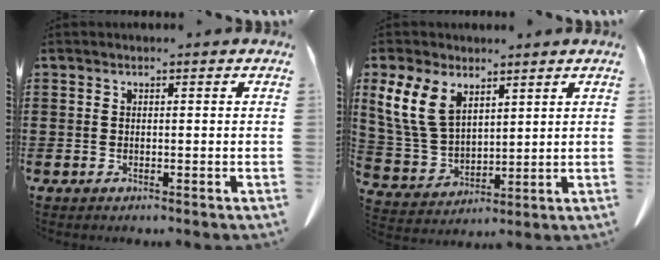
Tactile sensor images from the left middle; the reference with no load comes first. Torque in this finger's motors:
{"motor_torque": [1.92, -0.22, 0.44, 0.17]}